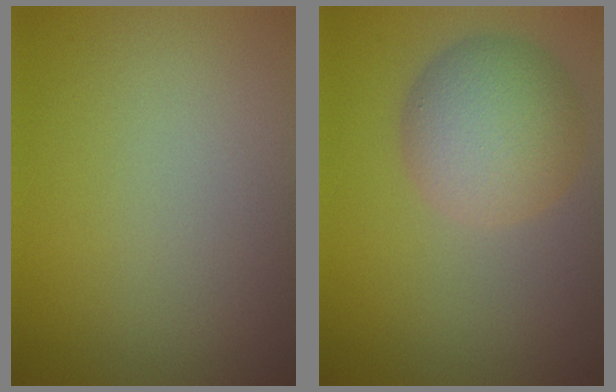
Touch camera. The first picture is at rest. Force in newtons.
{"total": 6.0, "press": 6.0, "slide": 0.3}